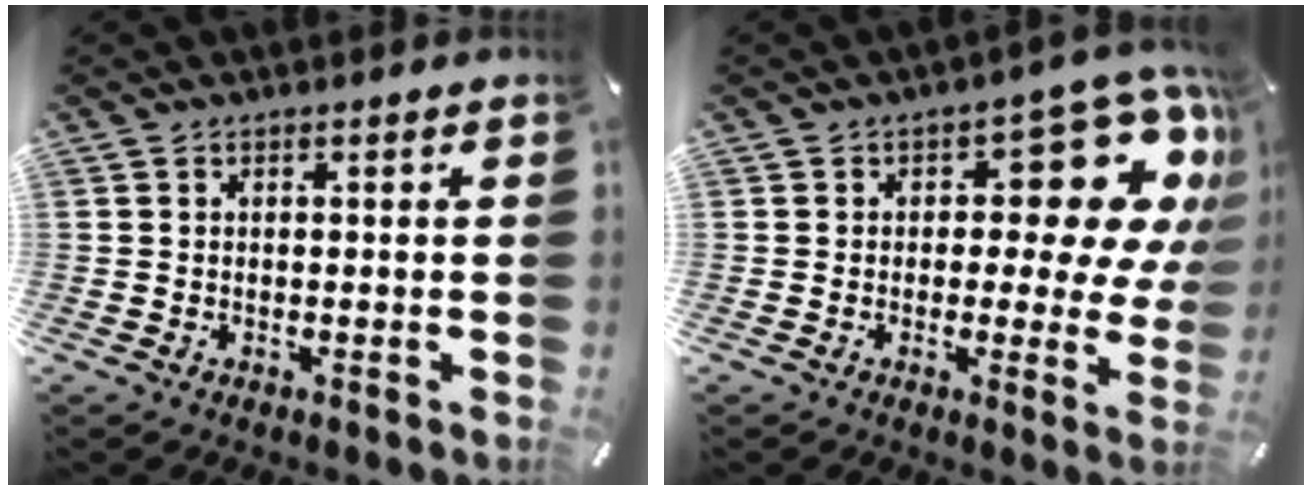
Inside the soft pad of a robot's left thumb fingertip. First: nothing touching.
{"total": 14.8, "force": [6.8, 7.6, 10.7], "torque": [-0.118, -0.060, 0.111]}